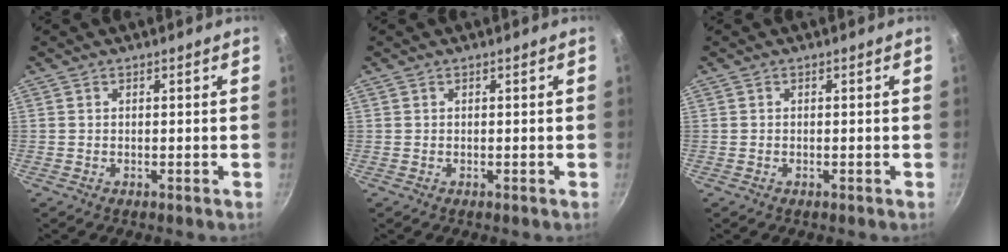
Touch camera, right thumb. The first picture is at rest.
{"total": 0.0}
{"total": 0.0}